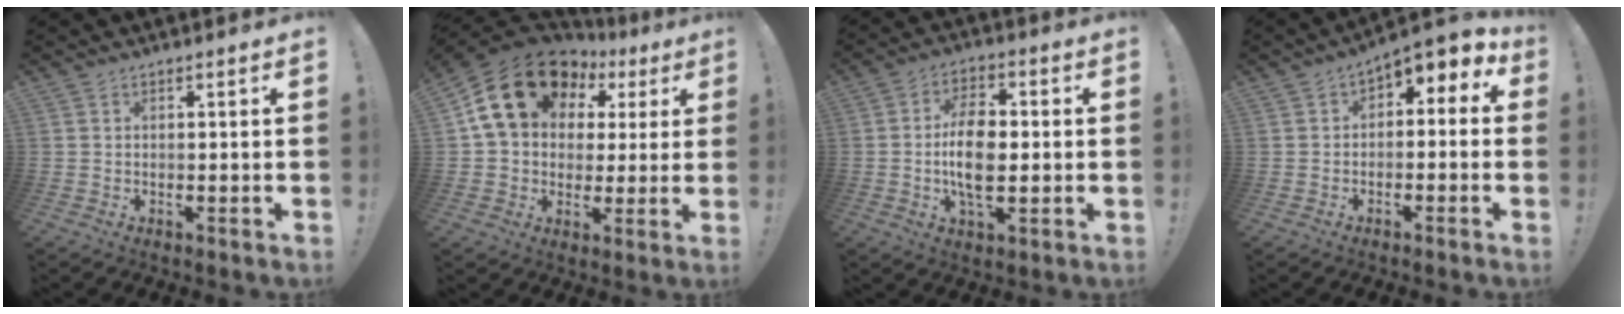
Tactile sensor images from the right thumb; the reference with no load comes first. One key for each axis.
{"total": 19.6, "fx": 8.8, "fy": 14.1, "fz": 10.5, "tx": -0.168, "ty": -0.035, "tz": 0.173}
{"total": 12.0, "fx": -1.1, "fy": 6.5, "fz": 9.9, "tx": -0.185, "ty": 0.003, "tz": -0.022}
{"total": 4.0, "fx": 0.8, "fy": 2.8, "fz": 2.7, "tx": -0.029, "ty": -0.001, "tz": 0.012}